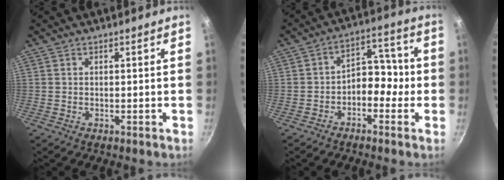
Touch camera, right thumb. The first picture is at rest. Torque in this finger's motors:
{"motor_torque": [-0.13, 0.26, 0.12, 0.12, 0.01]}